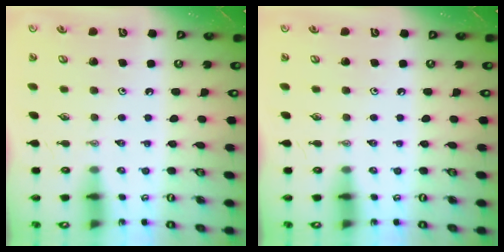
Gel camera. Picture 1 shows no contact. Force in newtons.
{"total": 0.0}